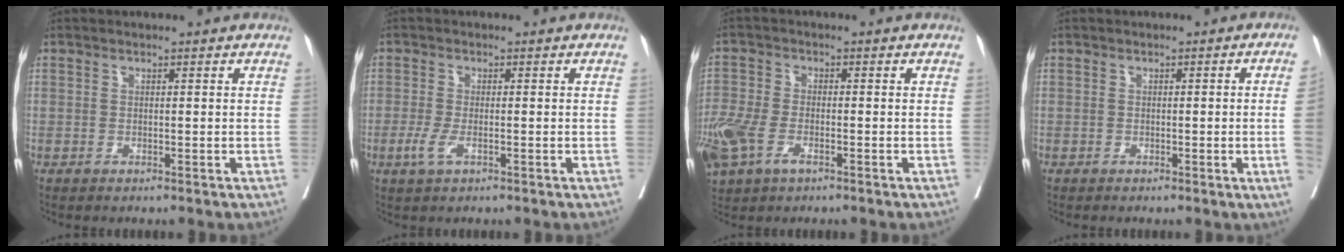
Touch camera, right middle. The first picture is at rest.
{"total": 2.7, "force": [-1.1, 0.8, 2.4], "torque": [-0.057, -0.005, -0.020]}
{"total": 8.9, "force": [-4.2, 4.5, 6.4], "torque": [-0.165, -0.014, -0.083]}
{"total": 5.1, "force": [-0.7, -1.5, 4.8], "torque": [-0.071, -0.008, -0.003]}